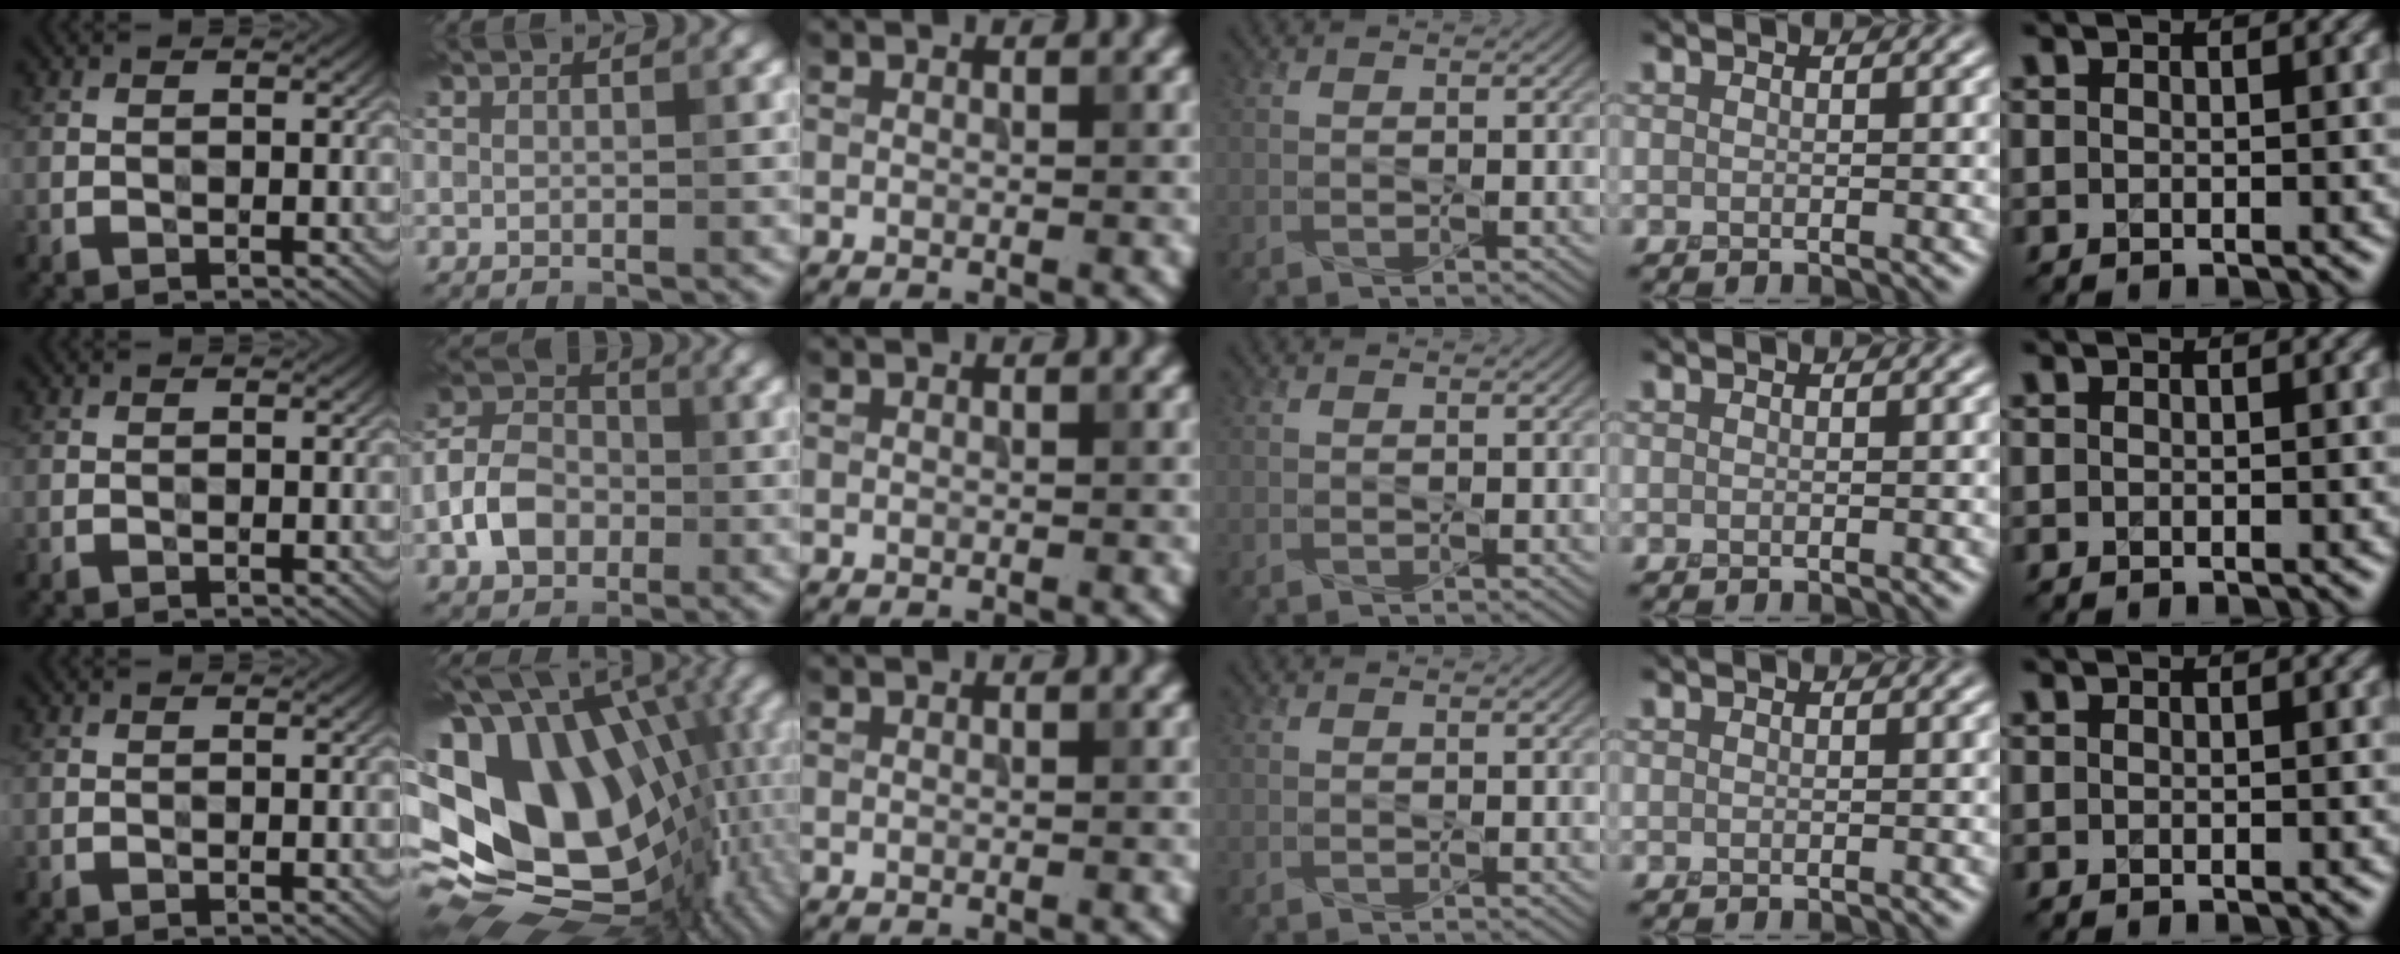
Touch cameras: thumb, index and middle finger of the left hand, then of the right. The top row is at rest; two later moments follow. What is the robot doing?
{"motion": "press", "object": "joystick"}